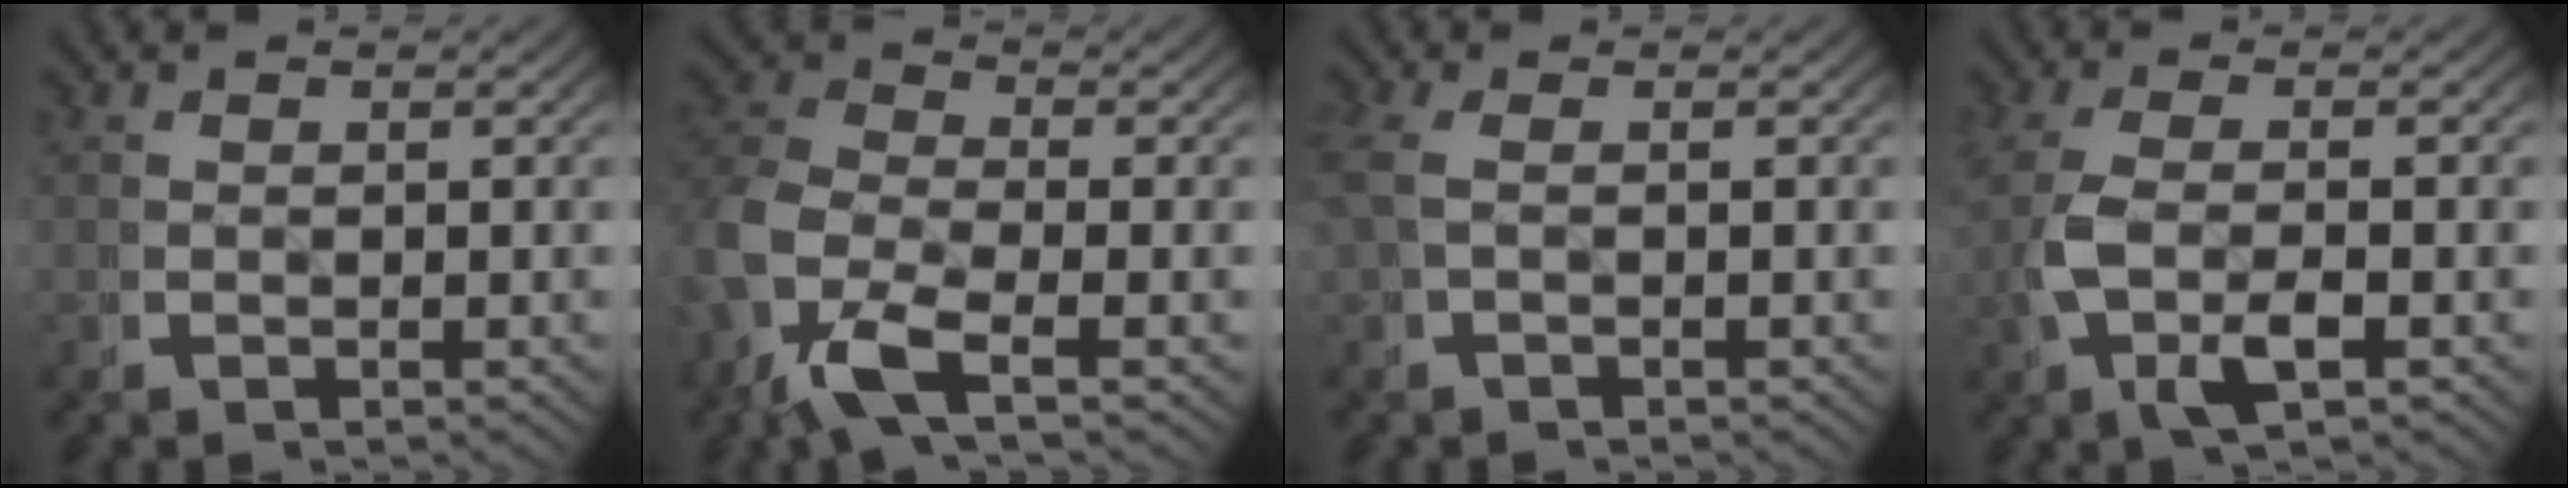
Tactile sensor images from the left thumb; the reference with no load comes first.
{"total": 7.9, "force": [-1.3, 5.0, 5.9], "torque": [-0.152, -0.026, -0.020]}
{"total": 1.7, "force": [0.0, 0.6, 1.6], "torque": [-0.048, 0.002, 0.004]}
{"total": 5.0, "force": [-0.3, 2.0, 4.6], "torque": [-0.118, -0.009, 0.001]}